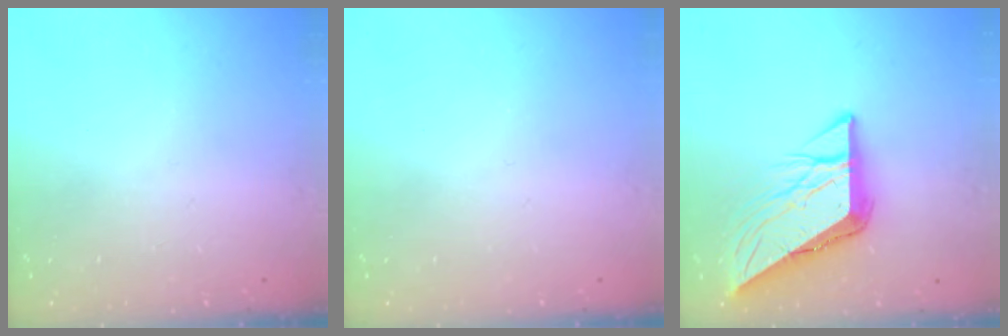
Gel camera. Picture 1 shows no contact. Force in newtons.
{"total": 0.0}
{"total": 9.0, "press": 8.9, "slide": 1.0}